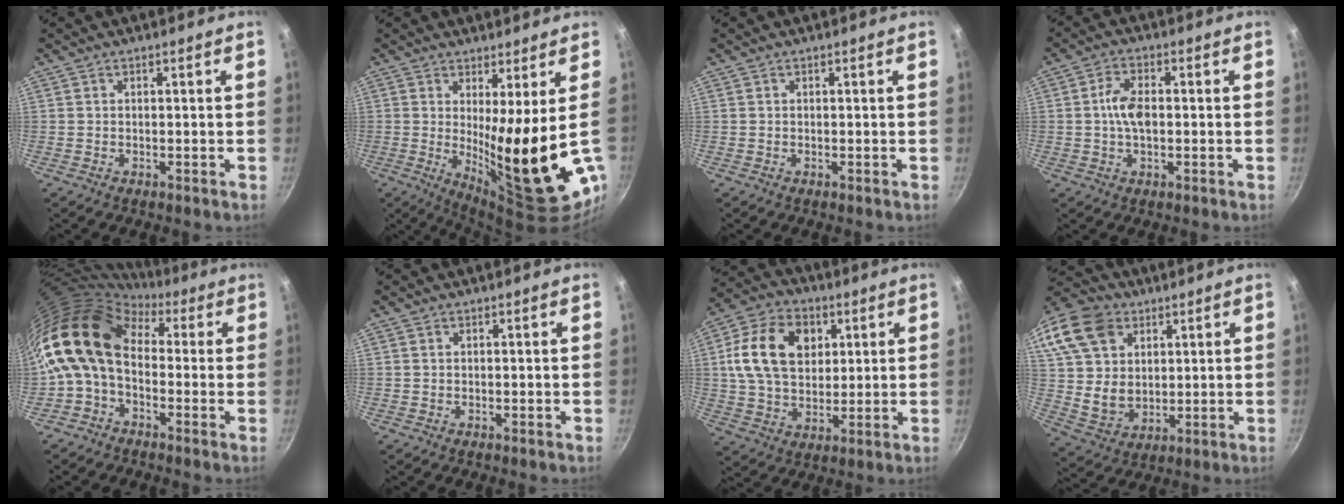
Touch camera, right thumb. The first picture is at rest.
{"total": 17.0, "force": [0.6, 2.5, 16.8], "torque": [-0.236, -0.046, 0.028]}
{"total": 0.0}
{"total": 5.7, "force": [-0.1, 3.1, 4.7], "torque": [-0.085, 0.015, -0.007]}
{"total": 15.0, "force": [0.2, 10.5, 10.7], "torque": [-0.197, 0.034, -0.021]}
{"total": 0.0}
{"total": 16.3, "force": [4.2, 11.7, 10.6], "torque": [-0.169, 0.002, 0.066]}
{"total": 24.0, "force": [10.5, 17.7, 12.3], "torque": [-0.268, 0.011, 0.206]}